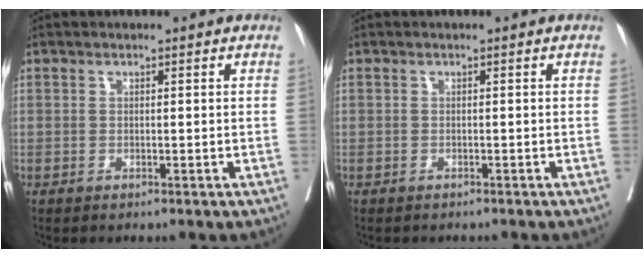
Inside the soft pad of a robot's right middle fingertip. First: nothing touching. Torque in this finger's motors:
{"motor_torque": [0.33, -0.26, 0.00, 0.01]}